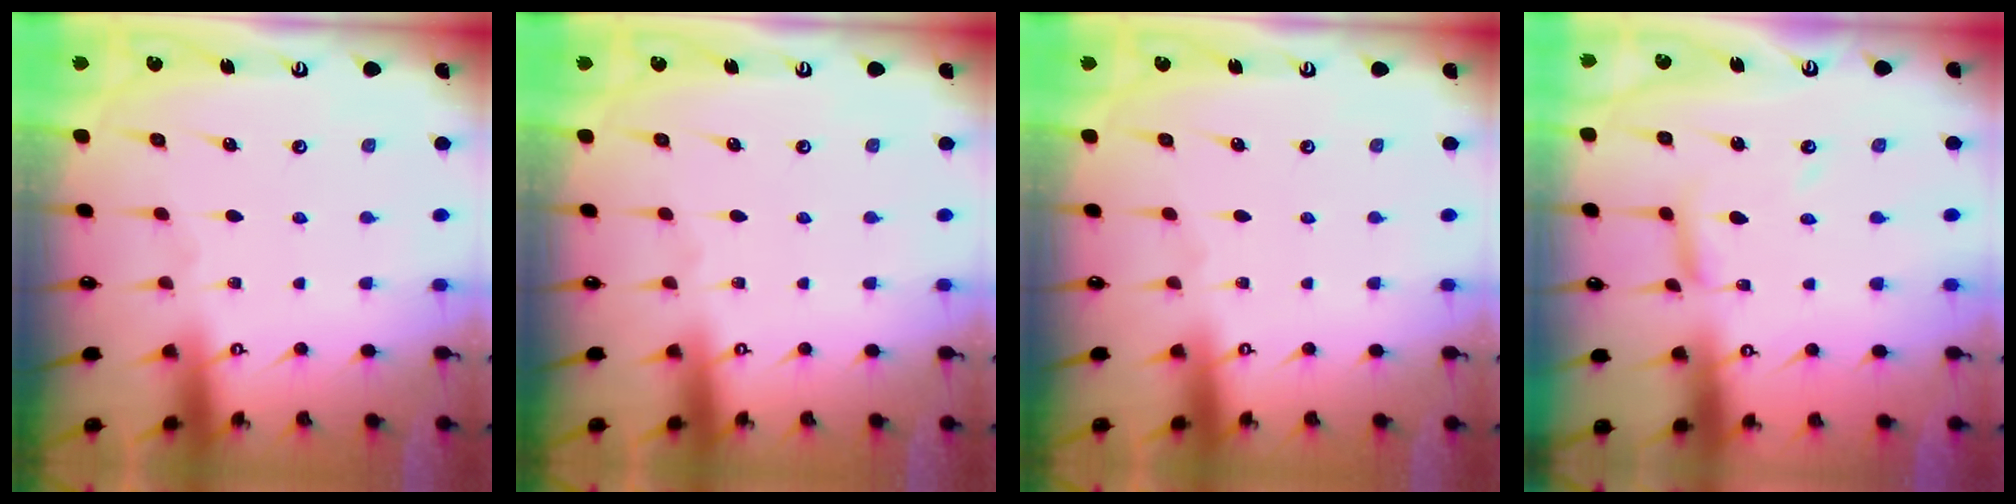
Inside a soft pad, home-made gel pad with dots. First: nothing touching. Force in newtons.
{"total": 0.0}
{"total": 0.0}
{"total": 5.5, "press": 5.5, "slide": 0.4}